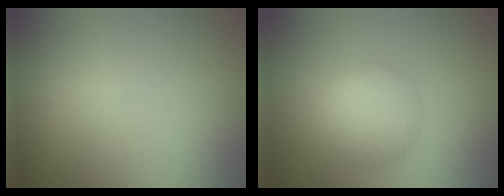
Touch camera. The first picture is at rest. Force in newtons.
{"total": 4.4, "press": 4.4, "slide": 0.0}